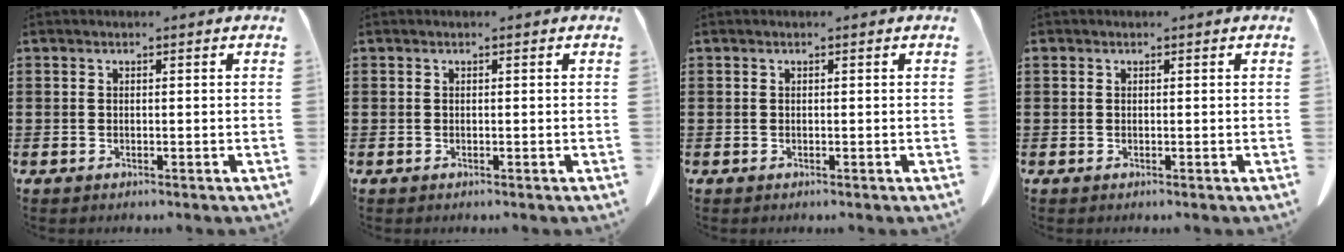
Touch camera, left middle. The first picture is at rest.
{"total": 0.0}
{"total": 0.0}
{"total": 0.0}